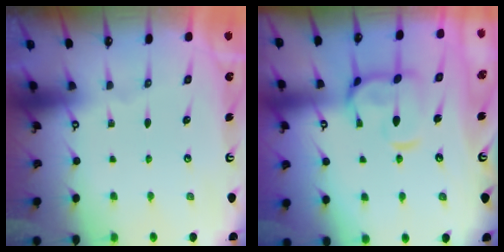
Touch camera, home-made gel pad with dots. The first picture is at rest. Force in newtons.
{"total": 6.5, "press": 6.4, "slide": 1.2}